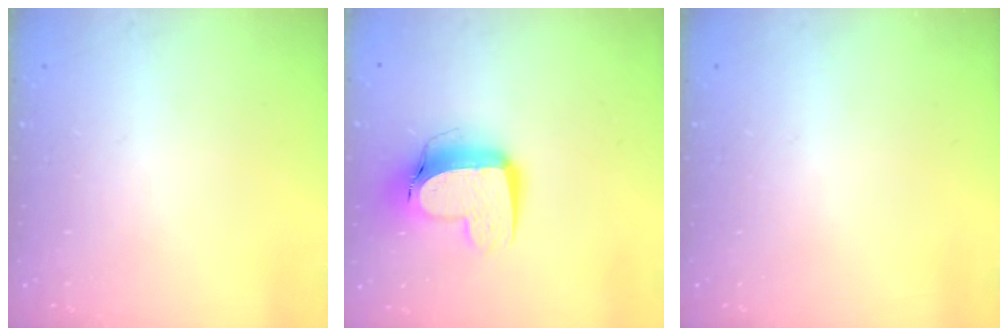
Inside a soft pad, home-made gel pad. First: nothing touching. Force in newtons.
{"total": 12.0, "press": 12.0, "slide": 1.2}
{"total": 0.0}